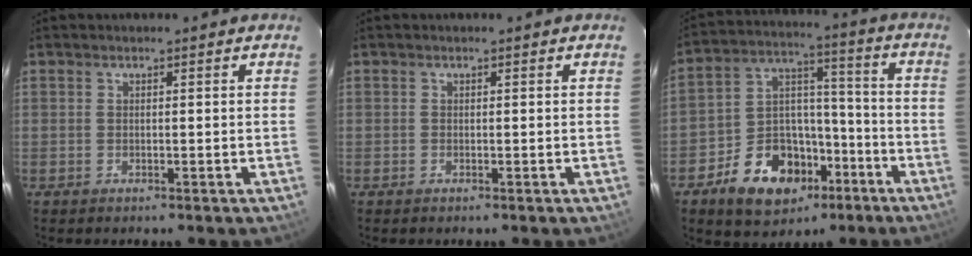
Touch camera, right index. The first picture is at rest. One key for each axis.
{"total": 0.0}
{"total": 16.1, "fx": -8.7, "fy": 10.9, "fz": 8.1, "tx": -0.162, "ty": 0.042, "tz": -0.124}